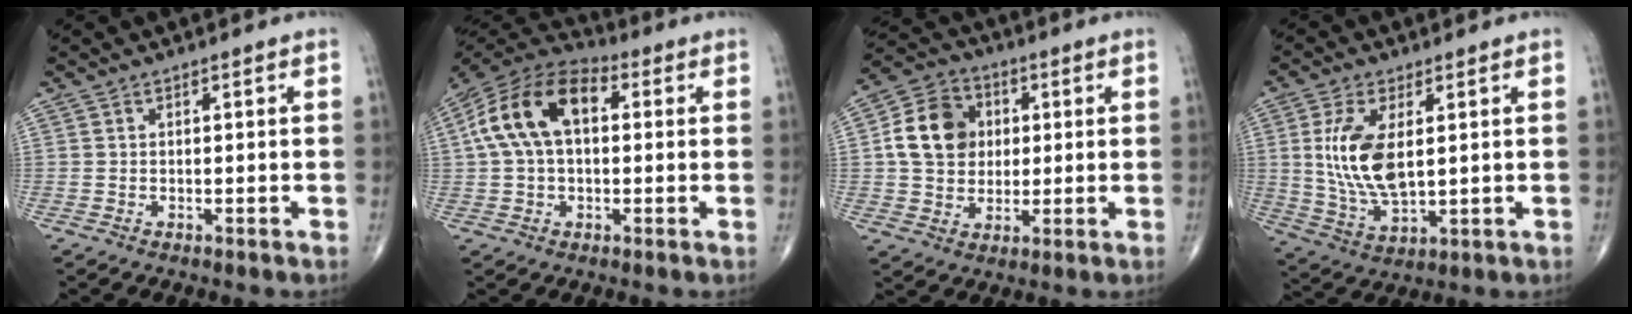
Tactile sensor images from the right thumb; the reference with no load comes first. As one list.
[{"total": 15.5, "force": [2.7, 9.4, 12.0], "torque": [-0.226, 0.037, 0.039]}, {"total": 12.4, "force": [1.8, 10.2, 6.8], "torque": [-0.096, 0.008, 0.025]}, {"total": 12.2, "force": [2.1, 5.8, 10.5], "torque": [-0.213, -0.015, 0.051]}]